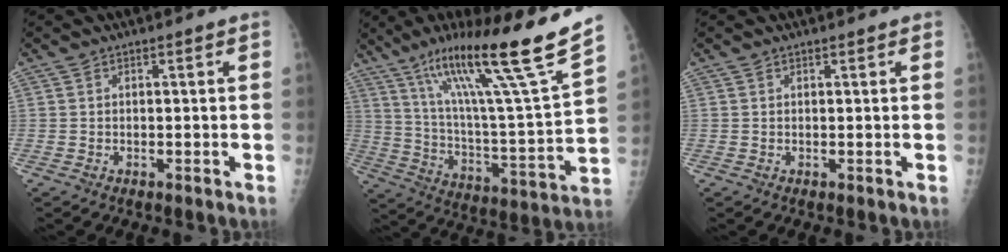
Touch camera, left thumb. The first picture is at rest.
{"total": 25.2, "force": [16.5, 0.7, 19.0], "torque": [-0.287, -0.065, 0.279]}
{"total": 0.7, "force": [0.6, 0.3, 0.2], "torque": [-0.002, -0.002, 0.007]}